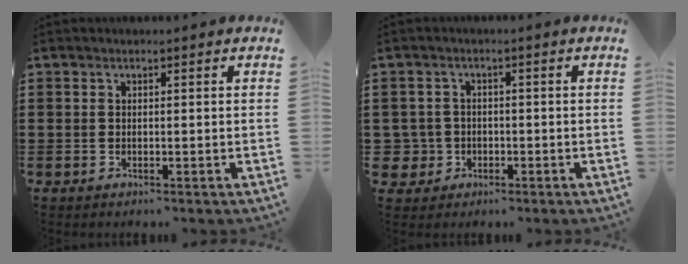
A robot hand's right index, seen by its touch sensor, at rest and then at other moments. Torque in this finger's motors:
{"motor_torque": [0.19, 0.19, 0.45, 0.05]}